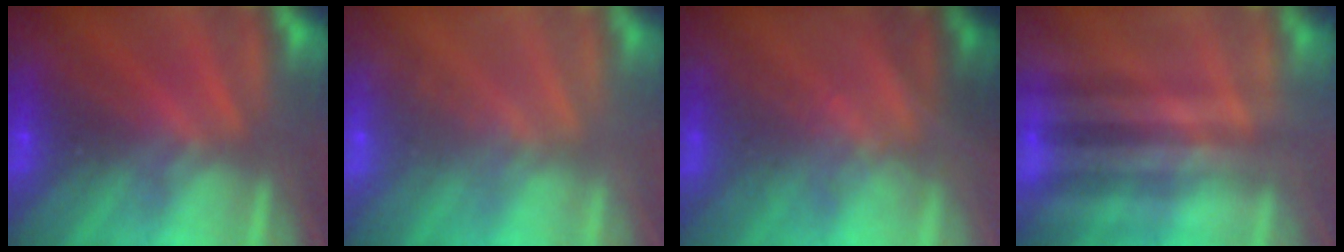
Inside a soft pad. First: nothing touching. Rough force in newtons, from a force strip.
{"total": 1.7}
{"total": 1.4}
{"total": 1.8}